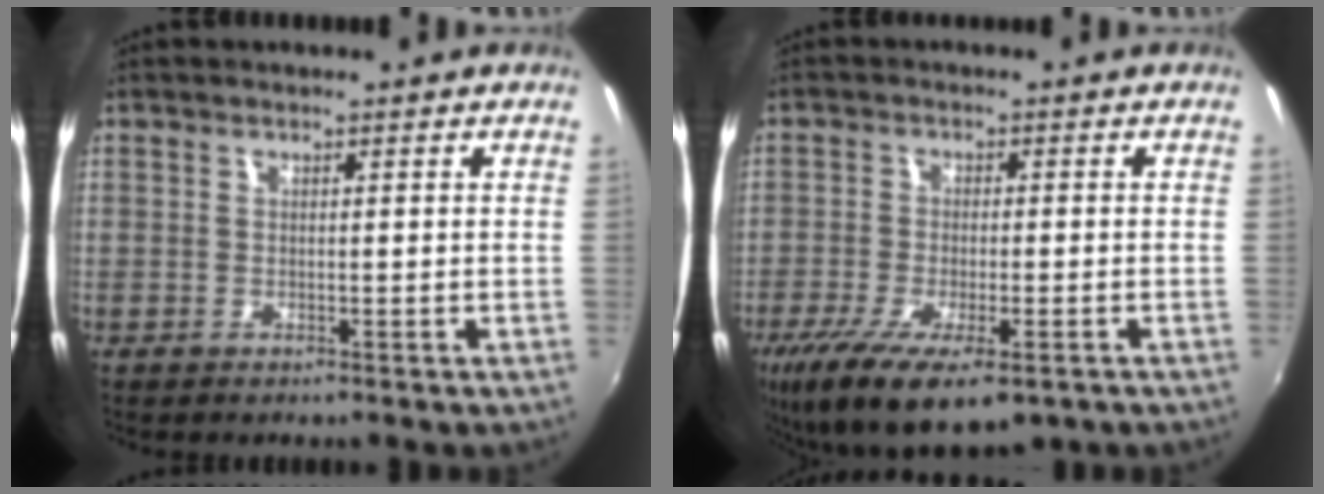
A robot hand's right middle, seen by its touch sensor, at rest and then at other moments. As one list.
[{"total": 15.3, "force": [-9.3, 5.6, 10.8], "torque": [-0.223, -0.052, -0.145]}]